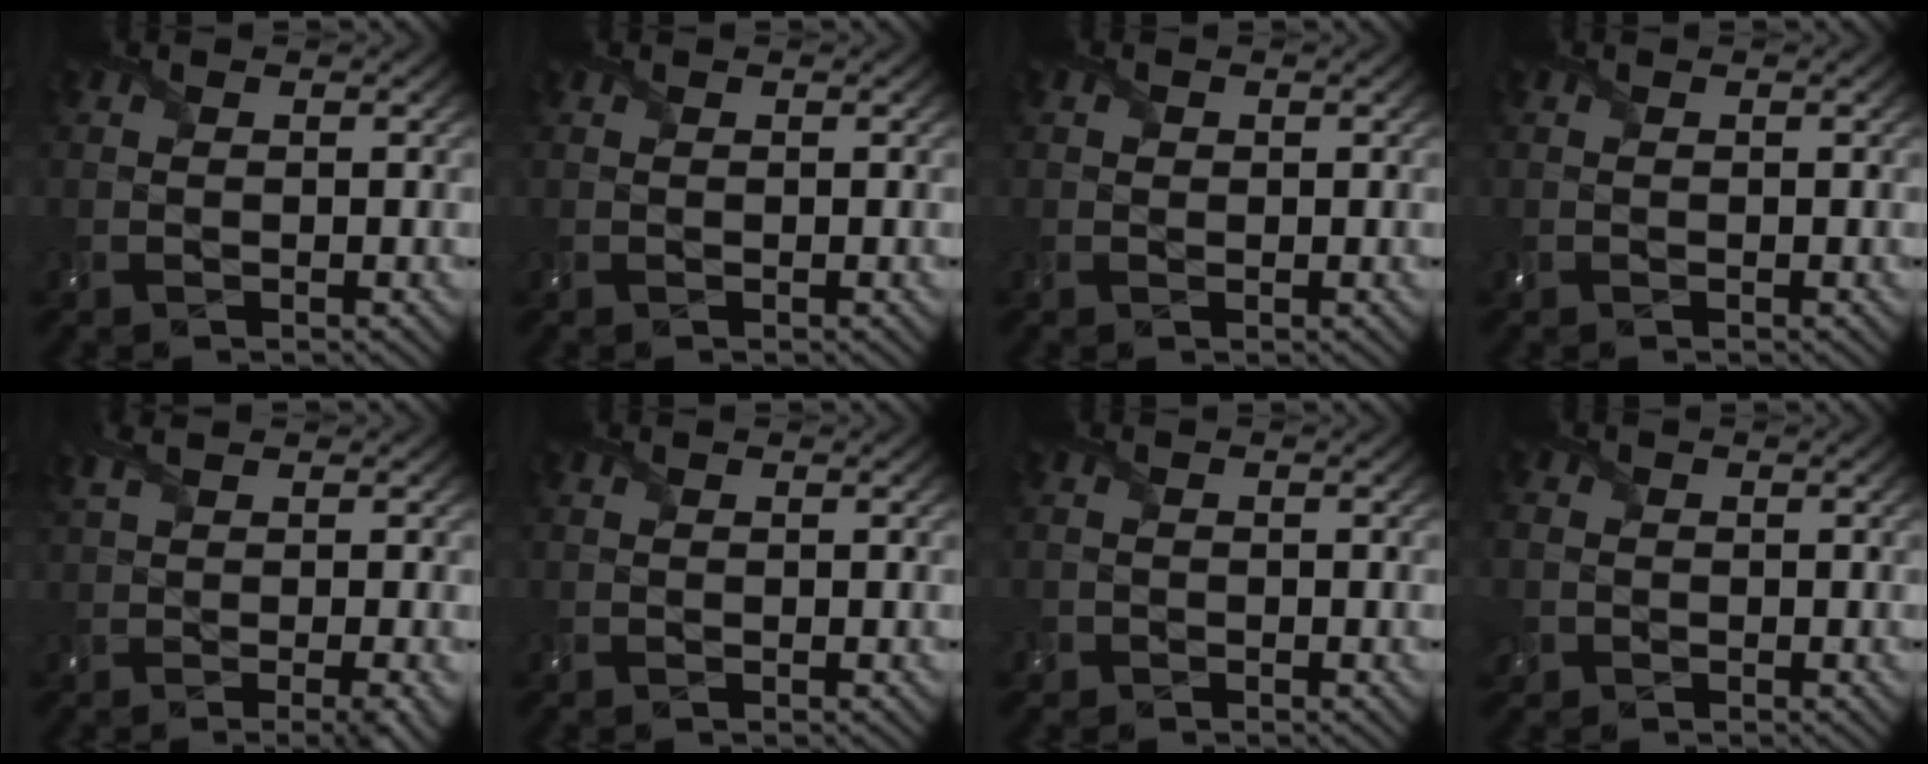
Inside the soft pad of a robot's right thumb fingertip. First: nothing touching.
{"total": 0.0}
{"total": 0.6, "force": [0.1, 0.5, 0.1], "torque": [-0.001, -0.003, 0.001]}
{"total": 0.0}
{"total": 5.7, "force": [0.0, 1.6, 5.4], "torque": [-0.085, 0.007, 0.000]}
{"total": 0.0}
{"total": 0.9, "force": [-0.6, 0.6, -0.2], "torque": [0.009, -0.004, -0.013]}
{"total": 3.0, "force": [-0.9, 2.7, 0.9], "torque": [-0.035, -0.005, -0.021]}